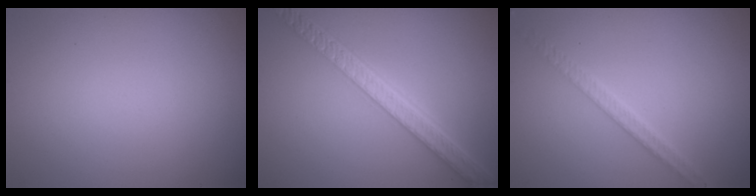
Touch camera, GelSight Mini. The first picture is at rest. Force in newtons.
{"total": 5.5, "press": 4.3, "slide": 3.4}
{"total": 1.9, "press": 1.9, "slide": 0.4}